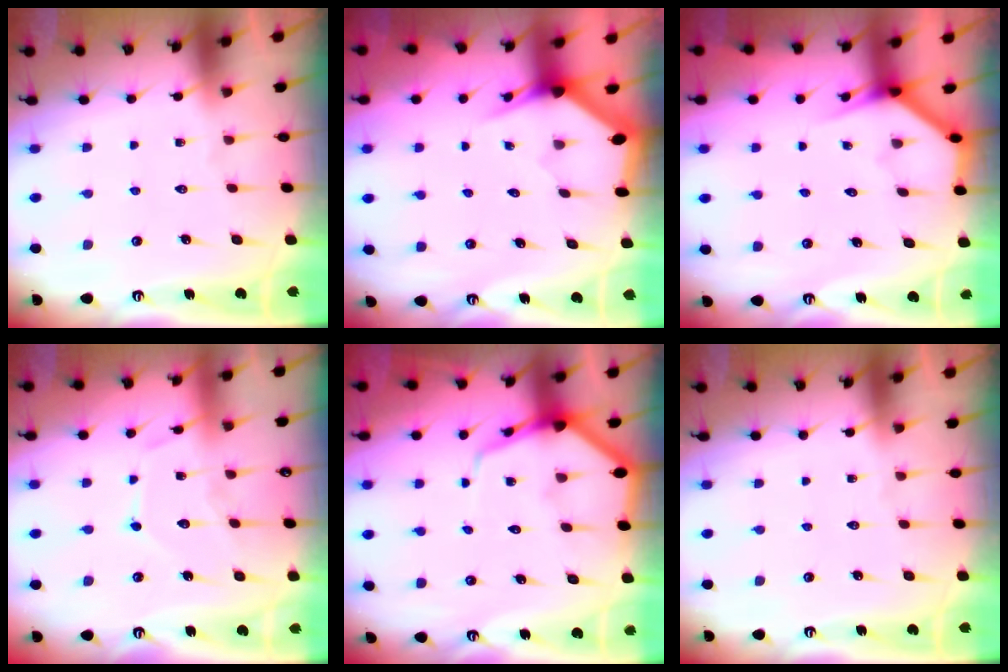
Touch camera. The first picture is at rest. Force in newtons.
{"total": 3.1, "press": 3.1, "slide": 0.0}
{"total": 3.7, "press": 3.7, "slide": 0.4}
{"total": 9.8, "press": 9.8, "slide": 0.8}
{"total": 7.4, "press": 7.3, "slide": 0.8}
{"total": 0.0}